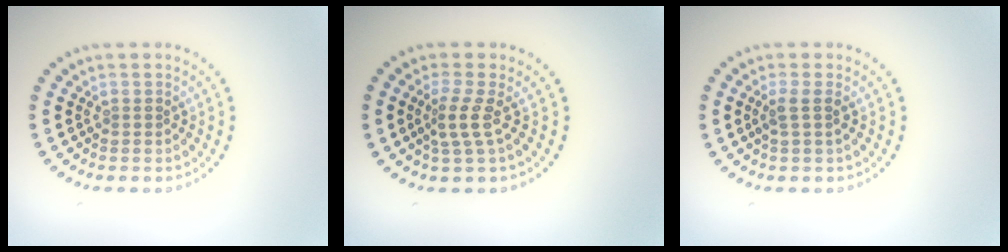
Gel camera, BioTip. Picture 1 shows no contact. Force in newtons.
{"total": 2.2, "press": 1.4, "slide": 1.7}
{"total": 1.4, "press": 1.2, "slide": 0.9}